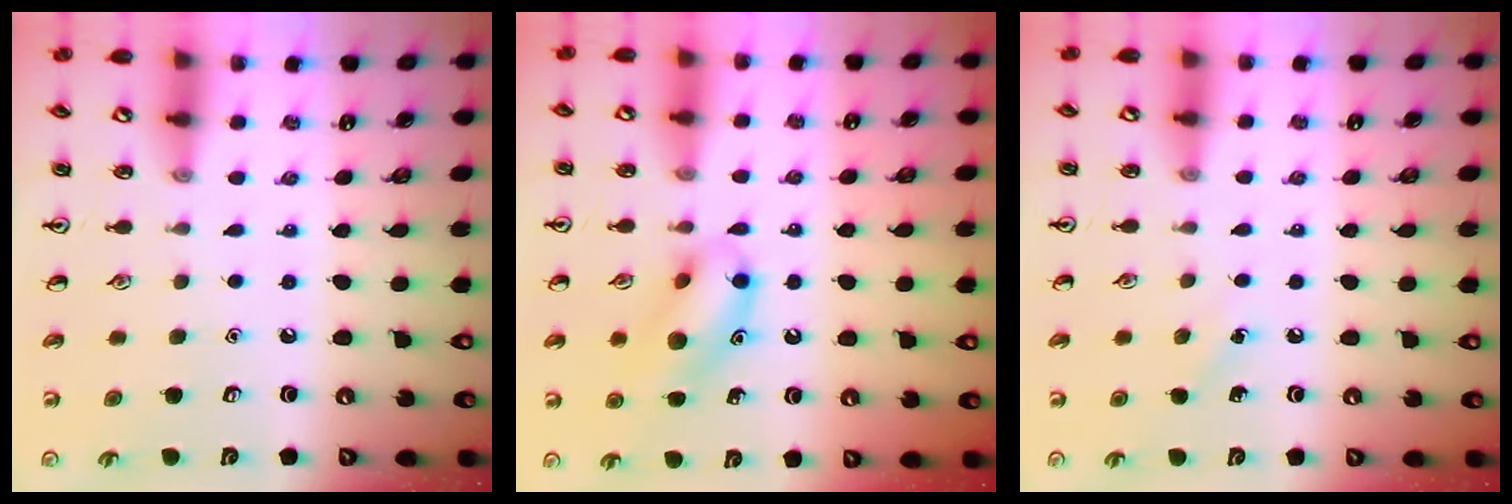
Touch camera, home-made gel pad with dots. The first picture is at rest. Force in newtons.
{"total": 12.2, "press": 11.9, "slide": 2.4}
{"total": 4.1, "press": 3.9, "slide": 1.1}